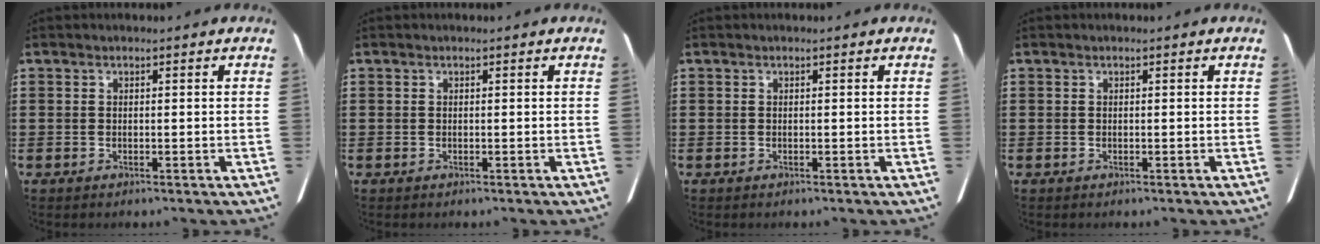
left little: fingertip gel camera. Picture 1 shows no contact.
{"total": 0.0}
{"total": 0.0}
{"total": 0.0}